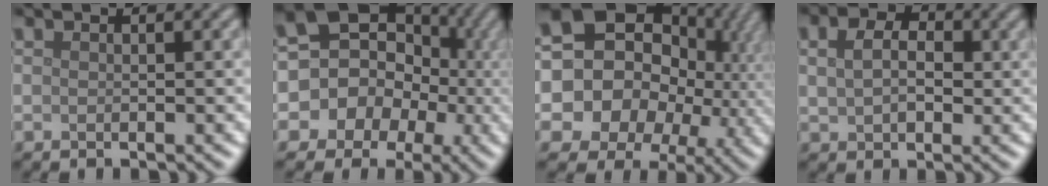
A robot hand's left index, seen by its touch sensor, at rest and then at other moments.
{"total": 14.9, "force": [0.8, 14.0, 5.1], "torque": [-0.127, 0.038, -0.013]}
{"total": 20.4, "force": [-0.3, 17.5, 10.6], "torque": [-0.183, 0.010, -0.018]}
{"total": 5.1, "force": [1.3, 3.7, 3.2], "torque": [-0.057, 0.012, 0.004]}